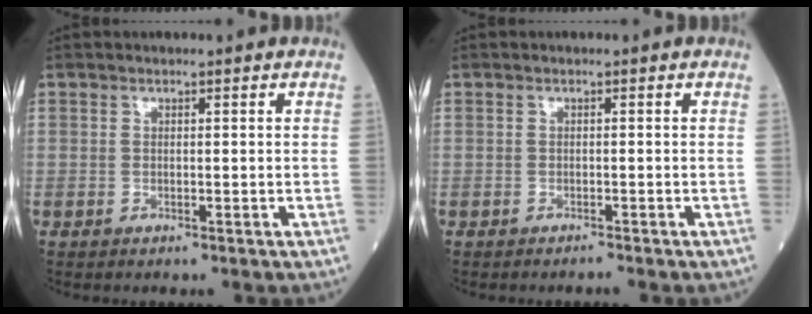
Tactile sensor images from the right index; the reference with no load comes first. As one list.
[{"total": 0.6, "force": [-0.6, -0.2, 0.1], "torque": [-0.009, -0.001, -0.006]}]